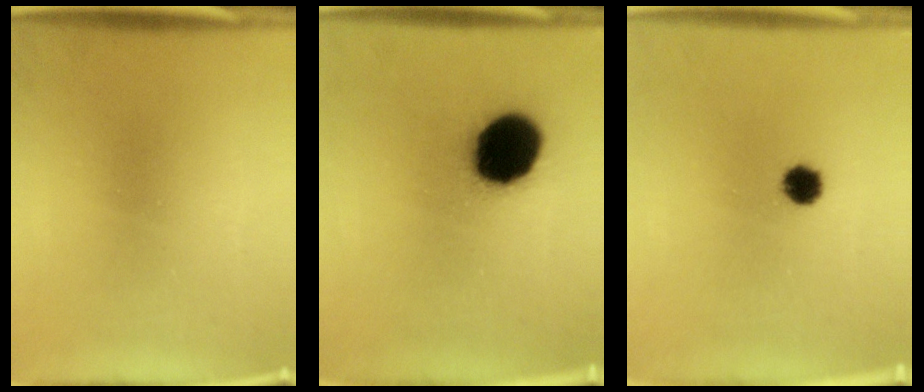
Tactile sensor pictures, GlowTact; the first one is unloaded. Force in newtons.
{"total": 17.8}
{"total": 3.8}